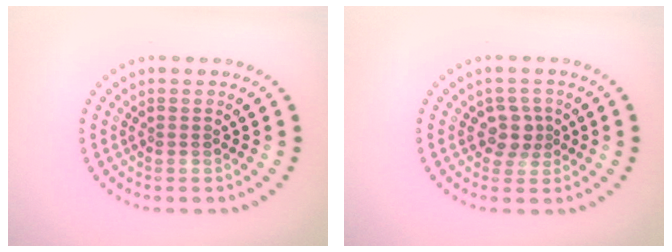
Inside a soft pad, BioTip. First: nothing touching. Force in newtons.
{"total": 2.2, "press": 1.7, "slide": 1.3}